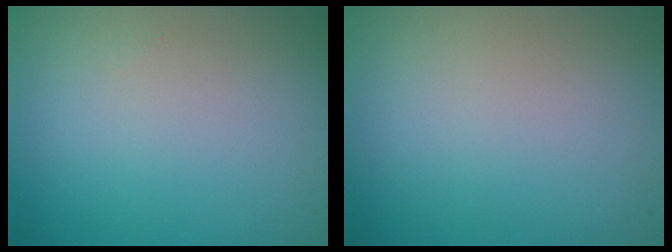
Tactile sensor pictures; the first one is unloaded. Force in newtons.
{"total": 0.0}